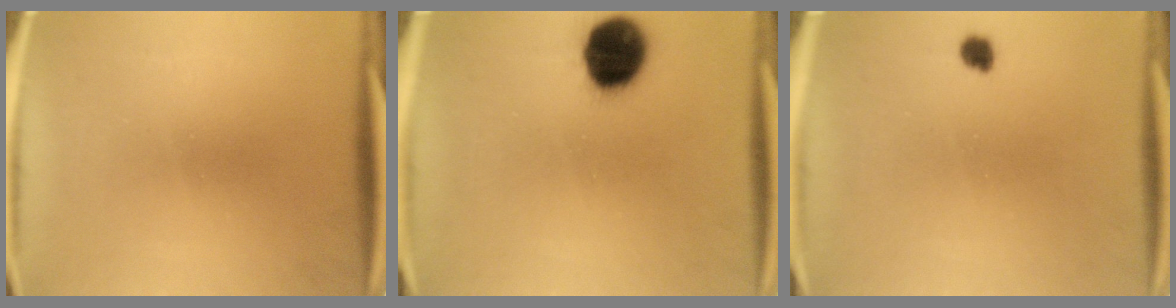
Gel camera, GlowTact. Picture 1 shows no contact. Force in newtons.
{"total": 13.9}
{"total": 1.8}